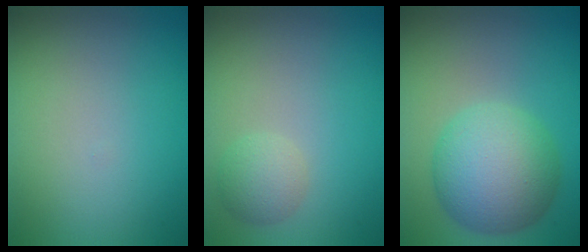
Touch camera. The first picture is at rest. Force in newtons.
{"total": 2.1, "press": 2.1, "slide": 0.0}
{"total": 8.1, "press": 8.1, "slide": 0.2}